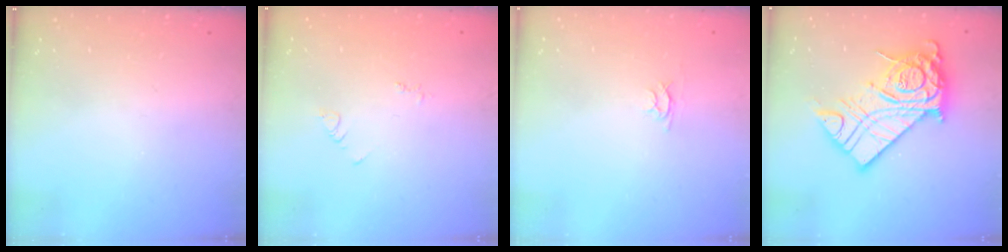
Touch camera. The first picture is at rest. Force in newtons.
{"total": 2.9, "press": 2.9, "slide": 0.4}
{"total": 2.4, "press": 2.4, "slide": 0.3}
{"total": 20.5, "press": 20.4, "slide": 2.0}